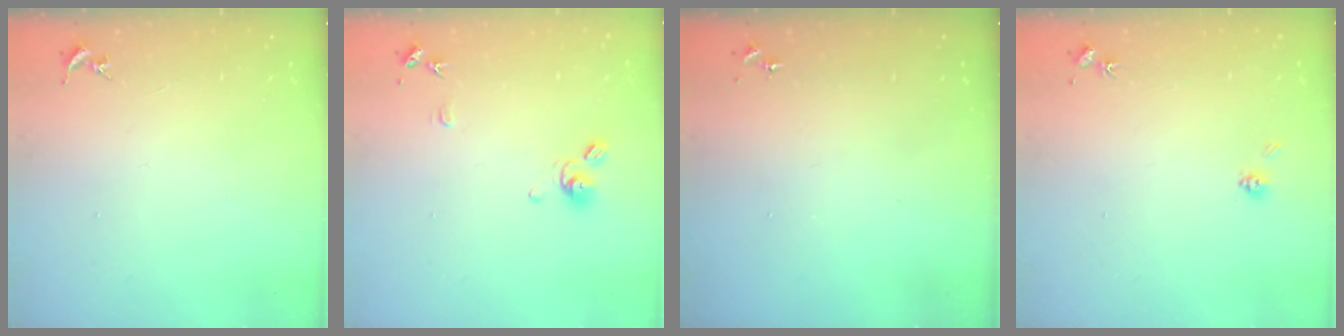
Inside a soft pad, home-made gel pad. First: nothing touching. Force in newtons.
{"total": 9.4, "press": 9.4, "slide": 0.9}
{"total": 0.0}
{"total": 4.0, "press": 3.8, "slide": 1.4}